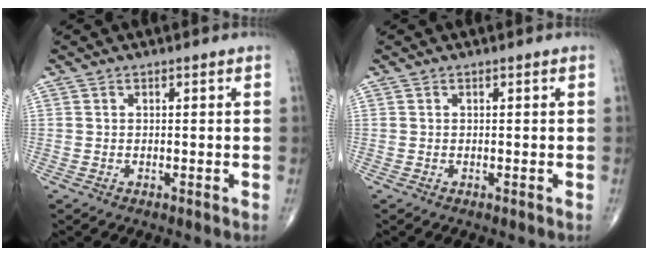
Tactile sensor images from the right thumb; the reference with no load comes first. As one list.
[{"total": 0.0}]